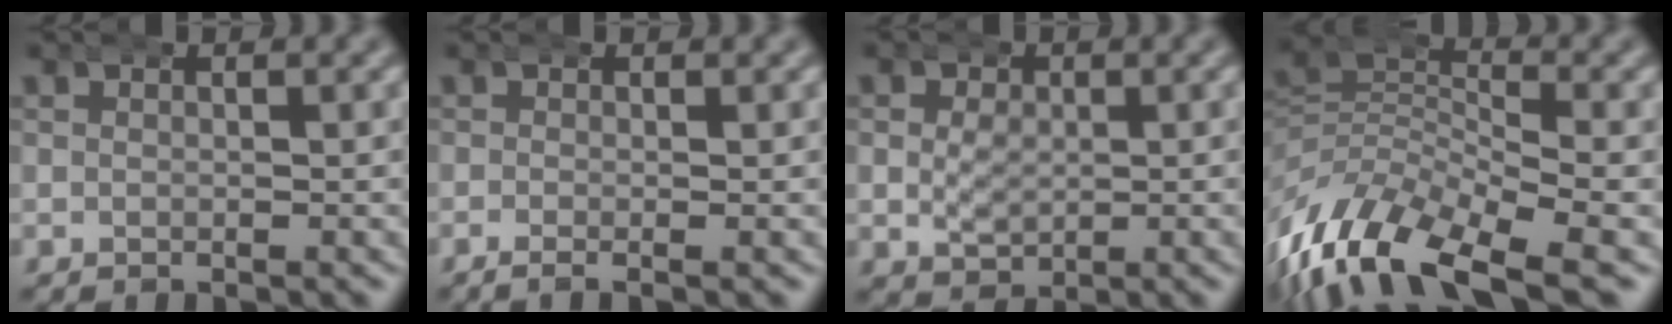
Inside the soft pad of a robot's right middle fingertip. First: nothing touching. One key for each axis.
{"total": 1.1, "fx": -0.8, "fy": 0.1, "fz": 0.8, "tx": -0.019, "ty": -0.005, "tz": -0.014}
{"total": 2.6, "fx": 0.0, "fy": 2.1, "fz": 1.6, "tx": -0.024, "ty": -0.013, "tz": 0.014}
{"total": 11.2, "fx": -4.9, "fy": 6.8, "fz": 7.4, "tx": -0.171, "ty": -0.046, "tz": -0.061}